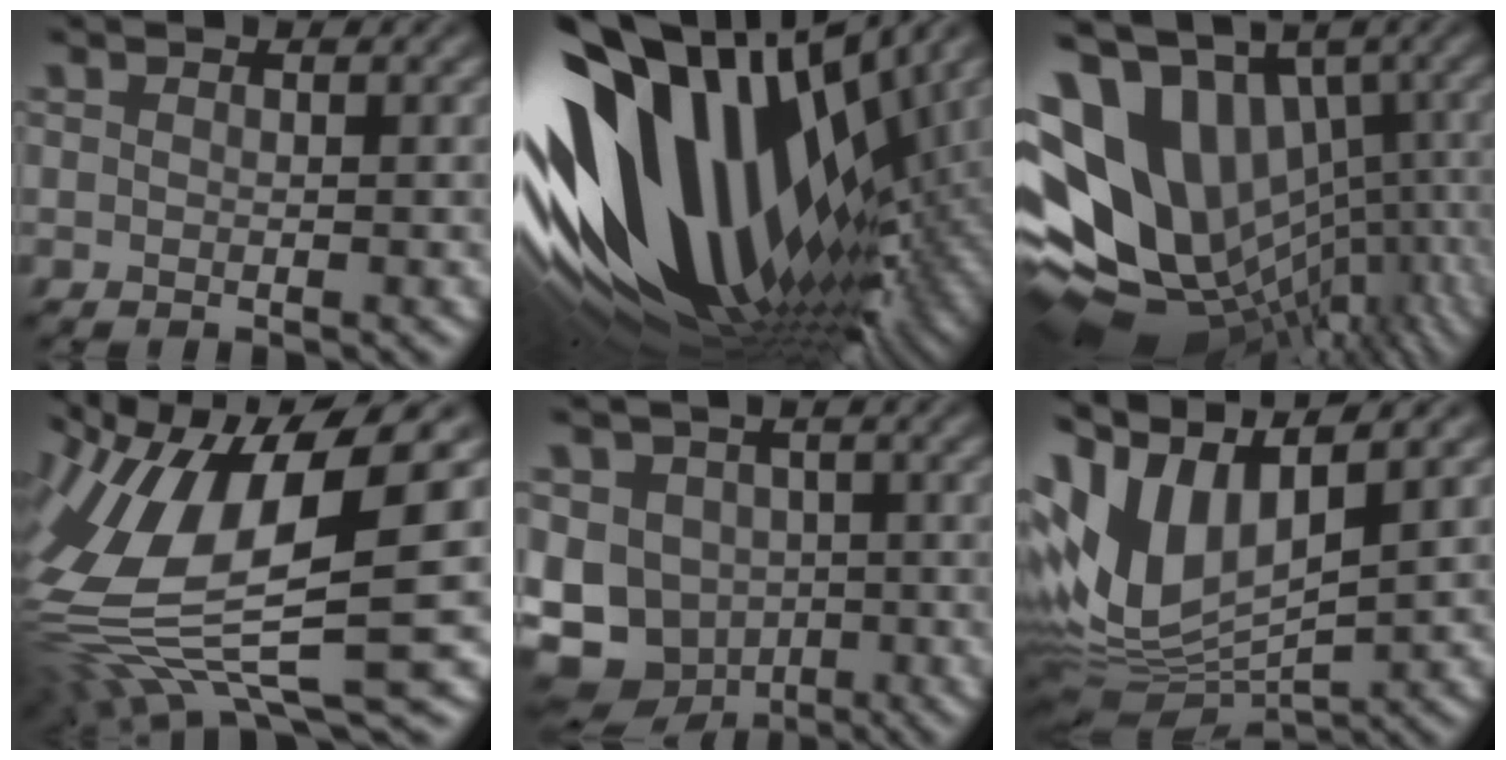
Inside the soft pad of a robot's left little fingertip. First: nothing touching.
{"total": 17.8, "force": [1.6, 10.4, 14.4], "torque": [-0.271, 0.009, 0.017]}
{"total": 16.4, "force": [1.5, 11.7, 11.3], "torque": [-0.195, -0.008, 0.072]}
{"total": 13.7, "force": [0.2, 5.1, 12.7], "torque": [-0.276, -0.009, 0.012]}
{"total": 9.7, "force": [-2.5, 8.2, 4.5], "torque": [-0.085, -0.022, -0.055]}
{"total": 10.6, "force": [3.5, 5.2, 8.5], "torque": [-0.204, 0.002, 0.070]}